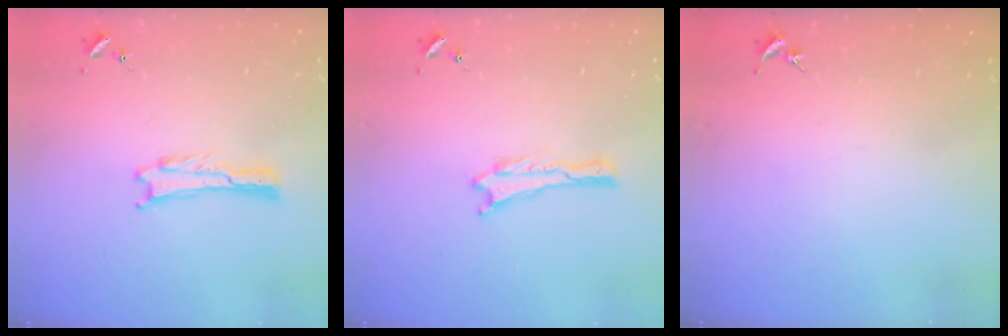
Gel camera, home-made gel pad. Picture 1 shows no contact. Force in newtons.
{"total": 0.0}
{"total": 0.0}